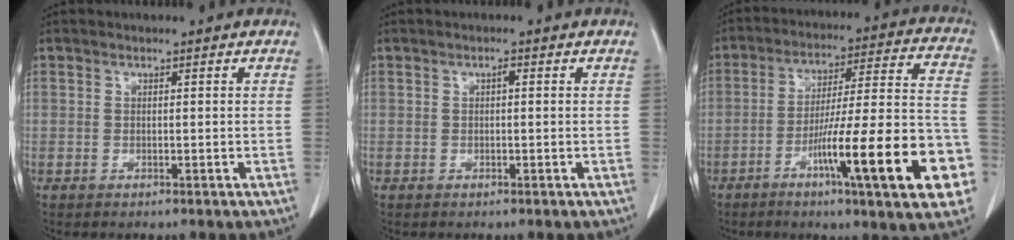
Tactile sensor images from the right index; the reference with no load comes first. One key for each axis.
{"total": 0.7, "fx": 0.1, "fy": 0.2, "fz": 0.6, "tx": -0.012, "ty": 0.002, "tz": 0.001}
{"total": 22.0, "fx": -8.7, "fy": 1.6, "fz": 20.1, "tx": -0.245, "ty": 0.005, "tz": -0.126}